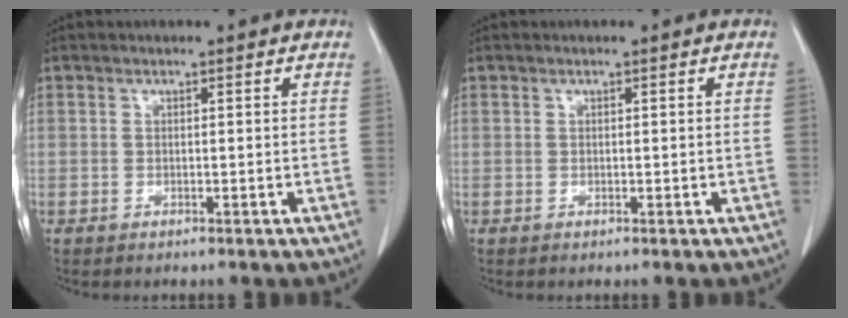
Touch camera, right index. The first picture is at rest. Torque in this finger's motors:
{"motor_torque": [-0.19, 0.03, -0.01, 0.00]}